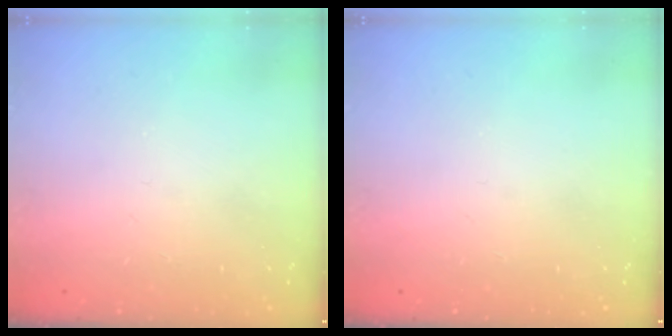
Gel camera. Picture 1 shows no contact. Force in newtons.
{"total": 0.0}